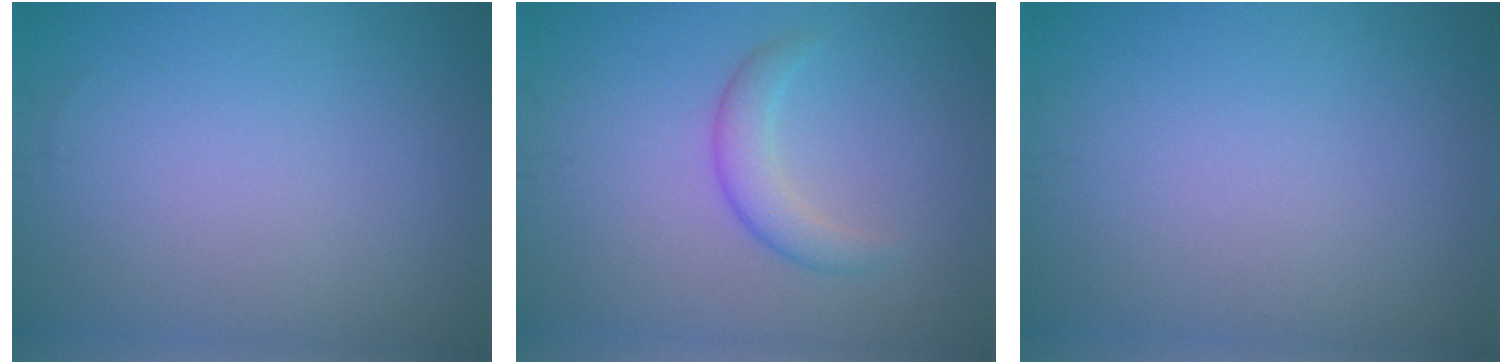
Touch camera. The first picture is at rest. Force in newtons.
{"total": 2.3, "press": 2.3, "slide": 0.0}
{"total": 0.0}